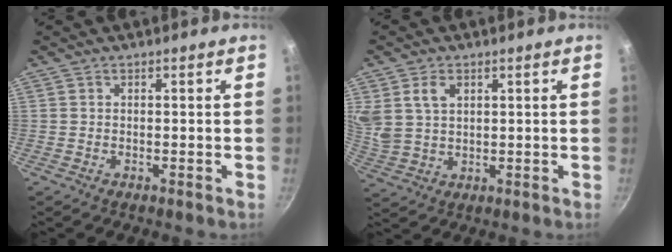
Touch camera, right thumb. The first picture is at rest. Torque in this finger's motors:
{"motor_torque": [0.48, 2.15, 0.92, 0.71, 0.13]}